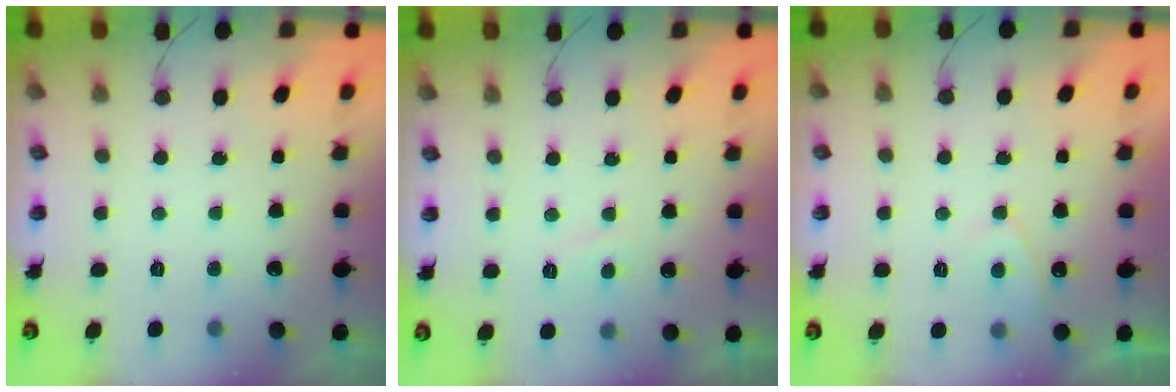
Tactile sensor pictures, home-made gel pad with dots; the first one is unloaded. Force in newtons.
{"total": 2.0, "press": 1.9, "slide": 0.6}
{"total": 3.4, "press": 3.3, "slide": 0.7}